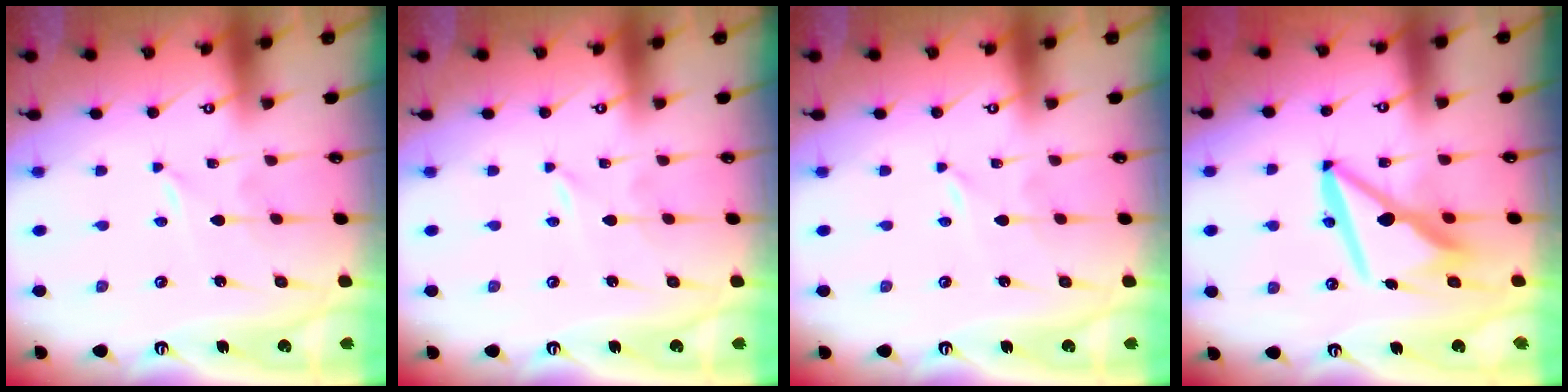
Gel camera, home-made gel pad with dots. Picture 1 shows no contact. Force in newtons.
{"total": 0.0}
{"total": 0.0}
{"total": 10.4, "press": 10.4, "slide": 1.1}